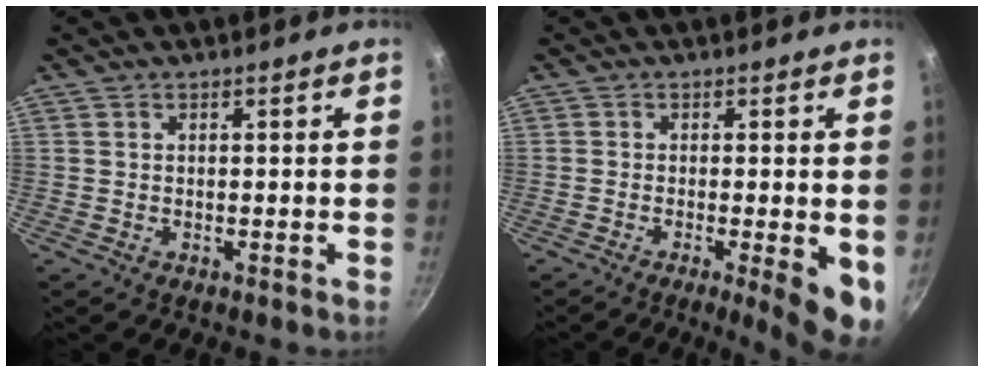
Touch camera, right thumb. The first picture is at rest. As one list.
[{"total": 7.8, "force": [-1.9, 1.6, 7.4], "torque": [-0.090, -0.004, -0.023]}]